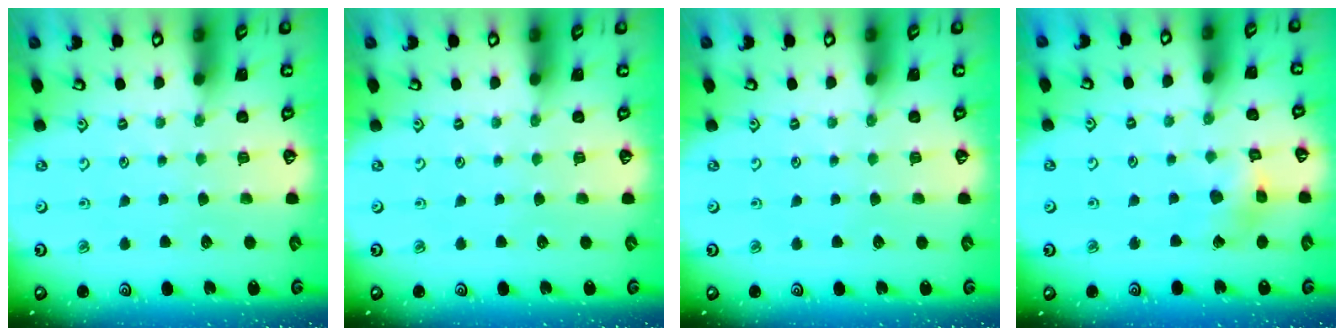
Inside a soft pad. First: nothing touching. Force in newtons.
{"total": 0.0}
{"total": 0.0}
{"total": 5.2, "press": 5.2, "slide": 0.4}